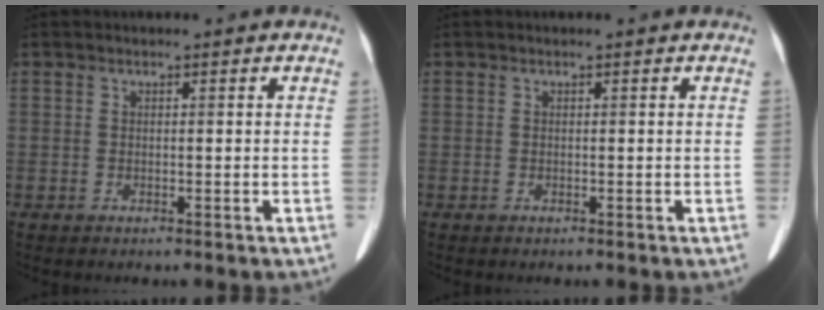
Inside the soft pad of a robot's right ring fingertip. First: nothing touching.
{"total": 0.0}